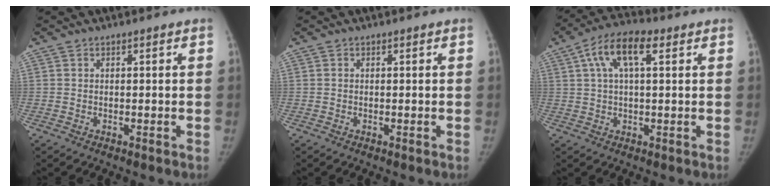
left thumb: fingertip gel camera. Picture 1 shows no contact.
{"total": 0.0}
{"total": 9.5, "force": [3.5, 3.9, 7.9], "torque": [-0.148, 0.022, 0.059]}